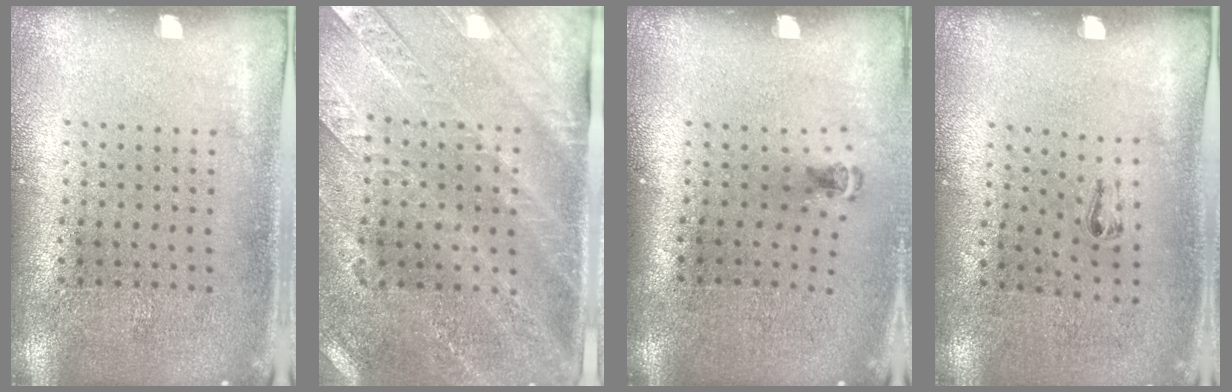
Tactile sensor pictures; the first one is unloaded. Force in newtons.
{"total": 2.7, "press": 2.5, "slide": 1.0}
{"total": 0.5, "press": 0.3, "slide": 0.4}
{"total": 0.5, "press": 0.3, "slide": 0.5}